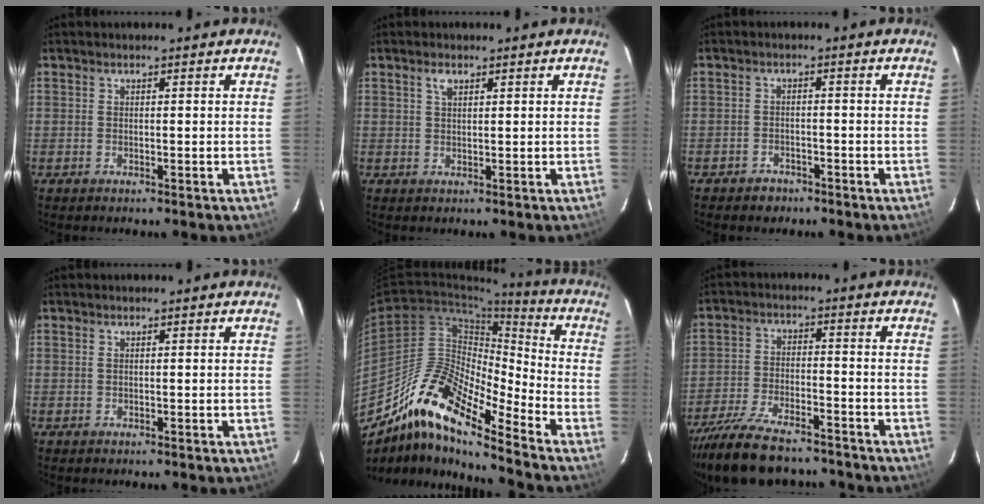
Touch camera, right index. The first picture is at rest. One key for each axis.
{"total": 1.6, "fx": 1.1, "fy": 0.5, "fz": 1.1, "tx": -0.023, "ty": 0.003, "tz": 0.020}
{"total": 3.1, "fx": -2.4, "fy": 2.0, "fz": 0.4, "tx": -0.019, "ty": 0.011, "tz": -0.036}
{"total": 0.0}
{"total": 15.9, "fx": -11.8, "fy": 2.8, "fz": 10.3, "tx": -0.172, "ty": 0.000, "tz": -0.238}
{"total": 18.0, "fx": -15.1, "fy": 5.5, "fz": 8.2, "tx": -0.182, "ty": -0.025, "tz": -0.247}